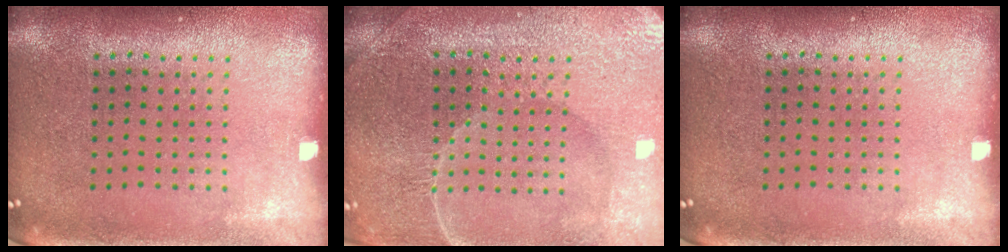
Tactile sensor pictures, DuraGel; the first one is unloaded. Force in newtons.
{"total": 4.3, "press": 4.1, "slide": 1.3}
{"total": 0.0}